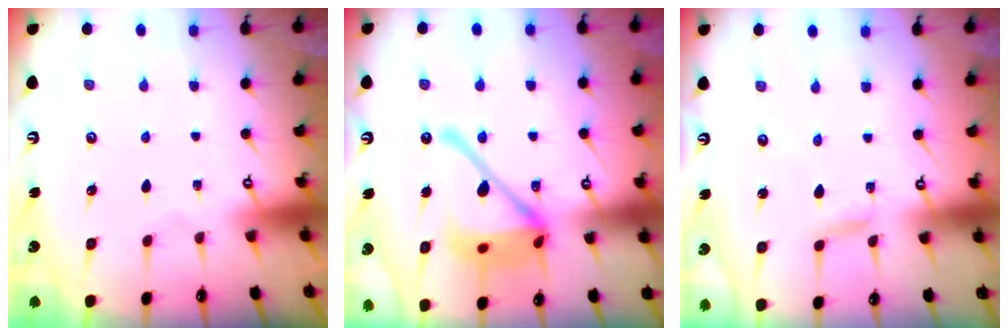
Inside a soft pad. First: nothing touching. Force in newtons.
{"total": 19.7, "press": 19.6, "slide": 2.0}
{"total": 2.7, "press": 2.7, "slide": 0.2}